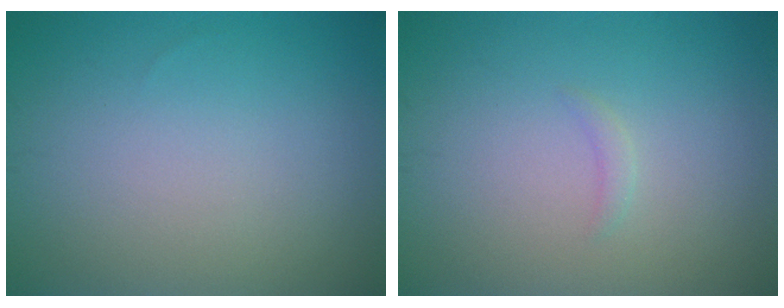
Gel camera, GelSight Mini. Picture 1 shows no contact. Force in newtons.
{"total": 0.7, "press": 0.7, "slide": 0.1}